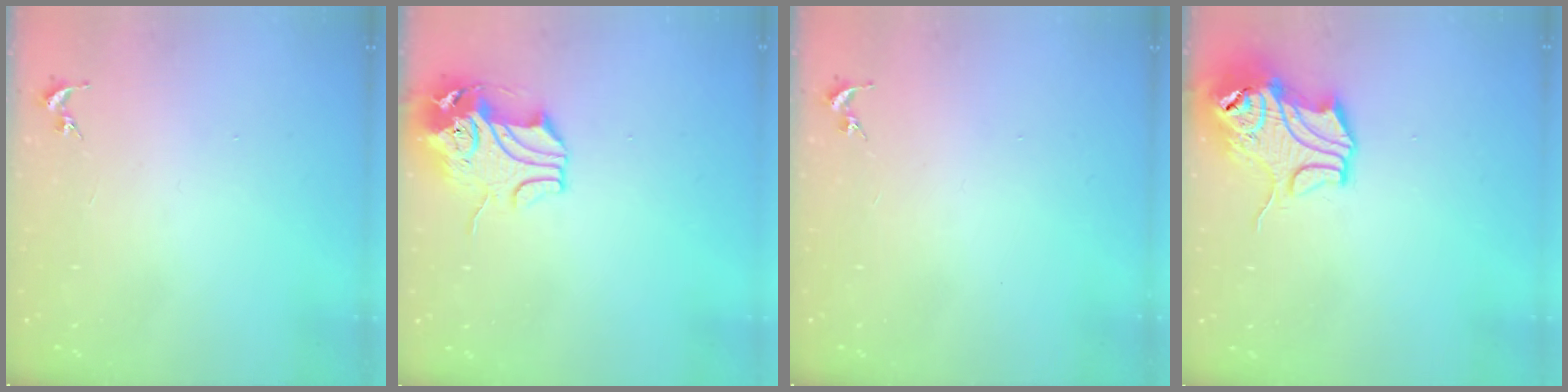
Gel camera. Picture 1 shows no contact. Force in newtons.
{"total": 11.3, "press": 11.2, "slide": 2.0}
{"total": 0.0}
{"total": 12.8, "press": 12.7, "slide": 1.7}